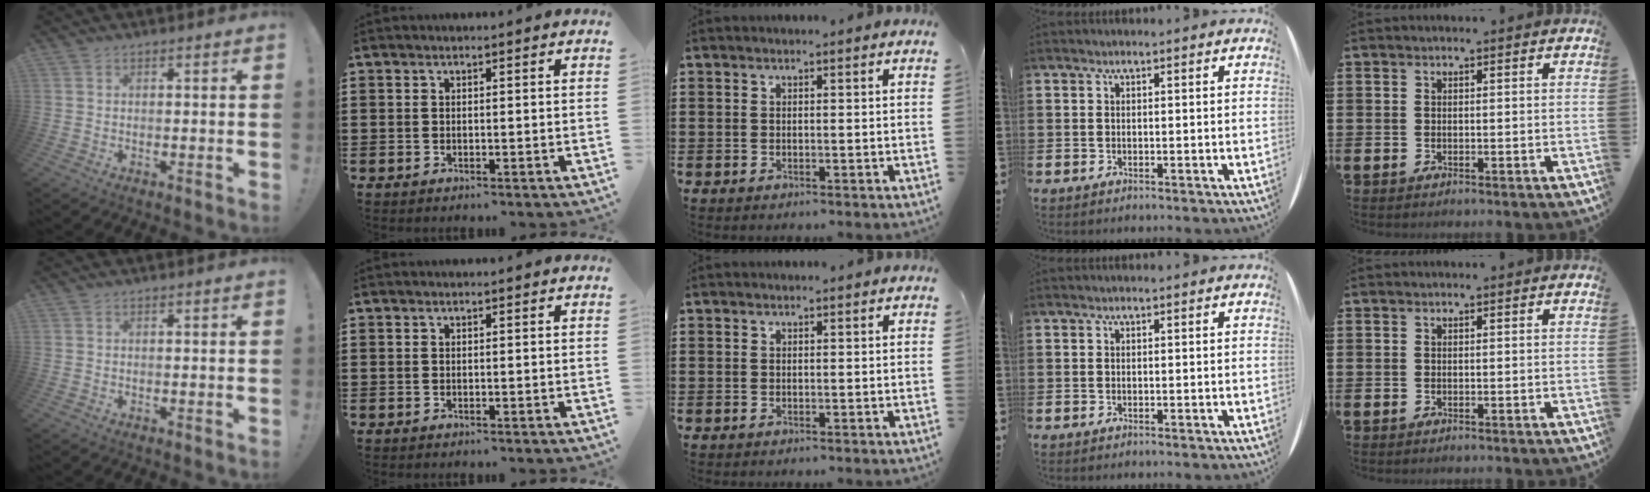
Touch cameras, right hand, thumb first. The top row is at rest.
{}